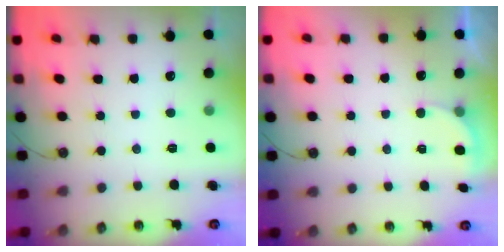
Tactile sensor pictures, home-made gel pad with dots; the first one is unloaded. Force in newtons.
{"total": 2.5, "press": 2.4, "slide": 0.7}